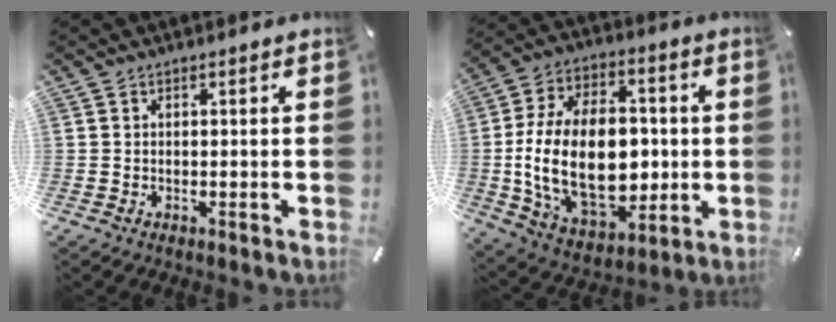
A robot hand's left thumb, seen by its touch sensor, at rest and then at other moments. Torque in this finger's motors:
{"motor_torque": [0.16, 2.64, 1.77, -1.00, 0.88]}